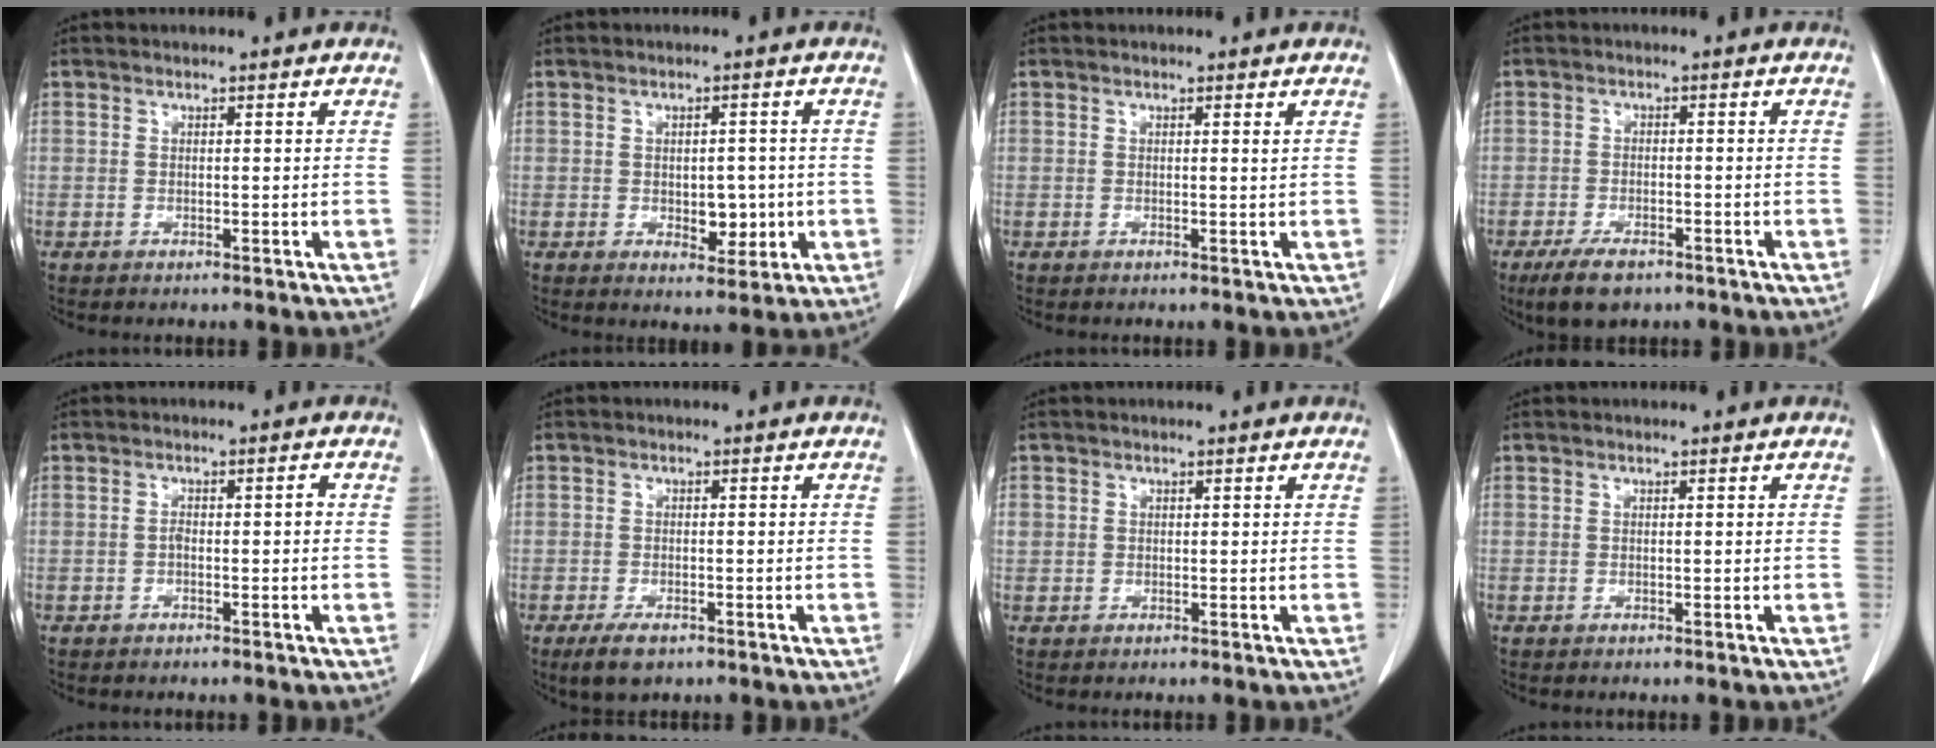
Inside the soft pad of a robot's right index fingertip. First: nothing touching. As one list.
[{"total": 4.5, "force": [-0.8, 2.6, 3.6], "torque": [-0.040, 0.000, -0.002]}, {"total": 0.0}, {"total": 5.4, "force": [-3.8, 2.3, 3.1], "torque": [-0.059, -0.005, -0.062]}, {"total": 1.8, "force": [-0.6, 0.6, 1.6], "torque": [-0.025, 0.004, -0.009]}, {"total": 3.7, "force": [-2.4, 1.8, 2.2], "torque": [-0.046, -0.006, -0.035]}, {"total": 1.2, "force": [0.1, 1.1, 0.4], "torque": [-0.010, 0.014, 0.005]}, {"total": 0.0}]